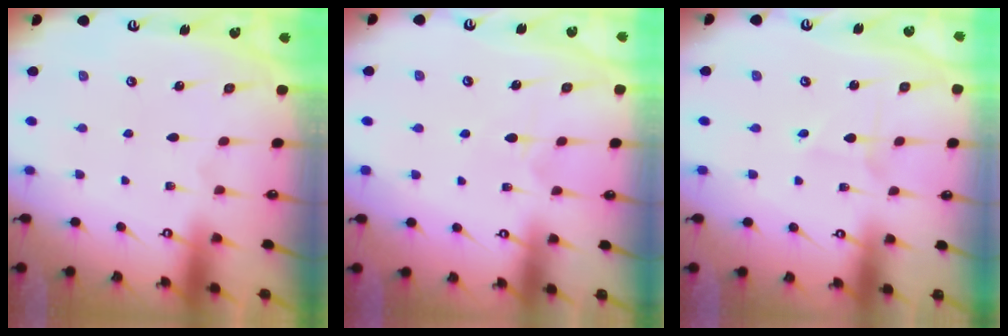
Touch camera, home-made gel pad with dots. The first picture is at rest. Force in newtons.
{"total": 5.5, "press": 5.5, "slide": 0.5}
{"total": 2.2, "press": 2.2, "slide": 0.1}